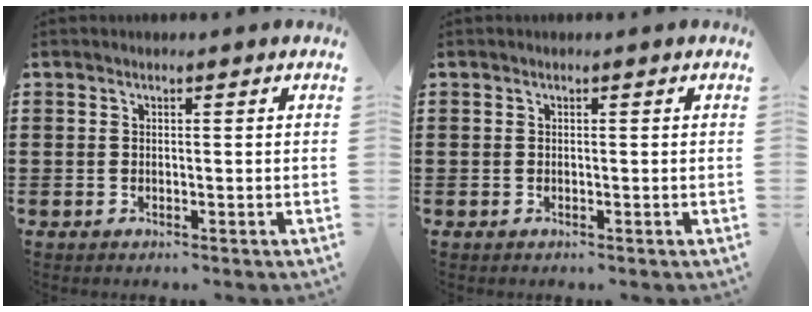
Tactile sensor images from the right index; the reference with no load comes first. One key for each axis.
{"total": 0.0}